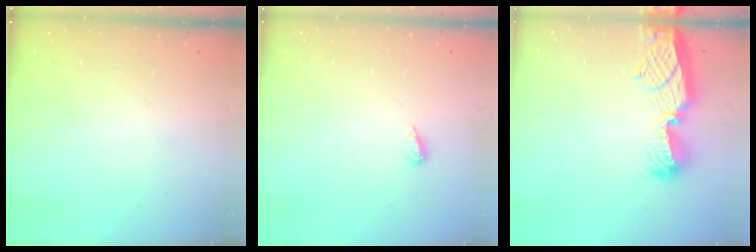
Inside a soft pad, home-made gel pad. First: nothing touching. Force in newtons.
{"total": 6.0, "press": 6.0, "slide": 0.6}
{"total": 10.7, "press": 10.7, "slide": 1.0}